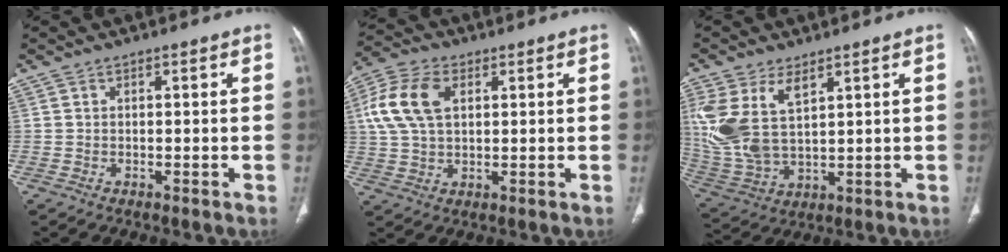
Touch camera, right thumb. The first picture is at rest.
{"total": 11.4, "force": [3.1, 6.9, 8.5], "torque": [-0.179, 0.012, 0.057]}
{"total": 14.3, "force": [5.5, 7.8, 10.6], "torque": [-0.235, -0.014, 0.127]}